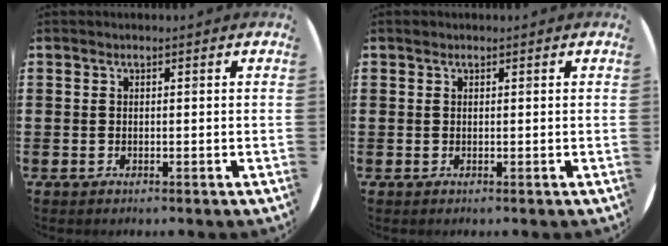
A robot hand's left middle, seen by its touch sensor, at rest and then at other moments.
{"total": 0.0}